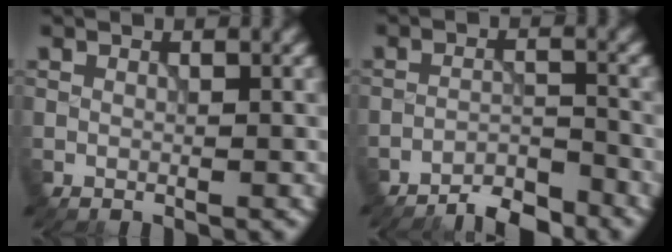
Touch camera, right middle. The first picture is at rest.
{"total": 4.1, "force": [-3.8, 0.7, 1.3], "torque": [-0.016, 0.003, -0.069]}